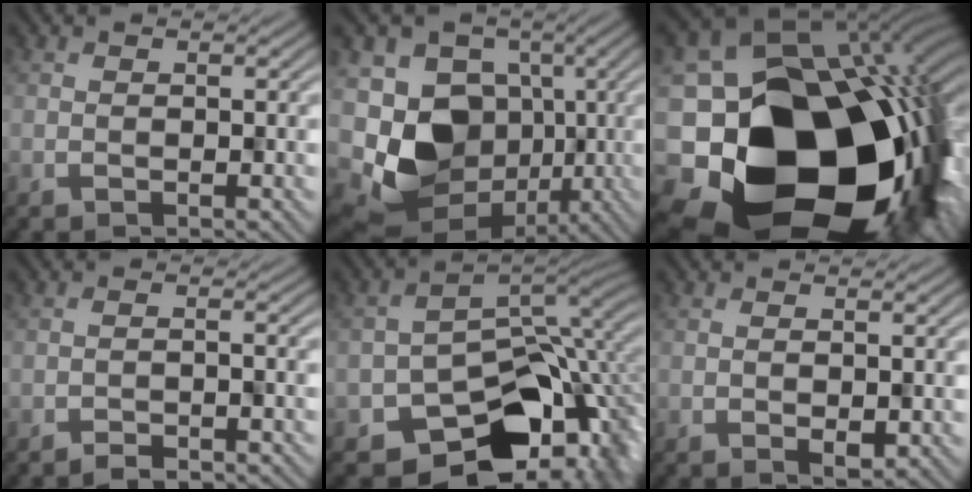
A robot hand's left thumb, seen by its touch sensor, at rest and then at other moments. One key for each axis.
{"total": 11.6, "fx": -2.7, "fy": 10.1, "fz": 5.1, "tx": -0.099, "ty": -0.024, "tz": -0.048}
{"total": 21.2, "fx": -5.6, "fy": 16.5, "fz": 12.1, "tx": -0.227, "ty": -0.050, "tz": -0.058}
{"total": 1.9, "fx": -1.8, "fy": -0.1, "fz": -0.4, "tx": 0.009, "ty": 0.007, "tz": -0.034}
{"total": 10.3, "fx": -5.1, "fy": 7.5, "fz": 4.8, "tx": -0.052, "ty": -0.039, "tz": -0.080}
{"total": 1.5, "fx": -0.4, "fy": 0.8, "fz": 1.2, "tx": -0.017, "ty": -0.003, "tz": 0.000}